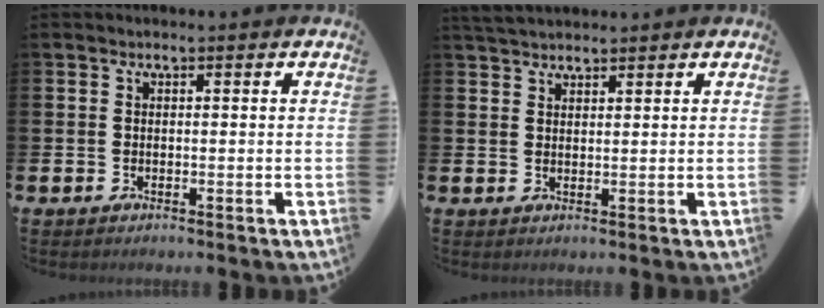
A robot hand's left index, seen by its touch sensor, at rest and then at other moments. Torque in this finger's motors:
{"motor_torque": [-0.11, -0.33, 0.11, 0.08]}